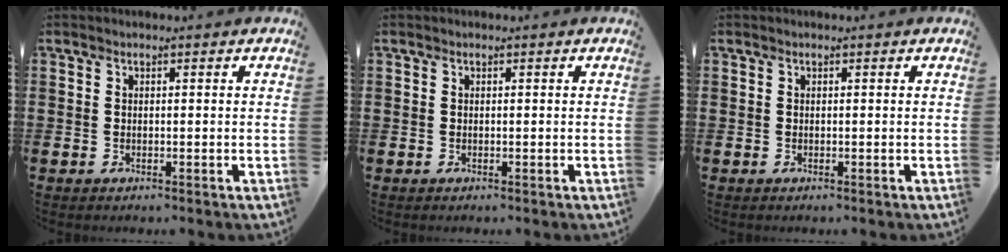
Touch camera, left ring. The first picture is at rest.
{"total": 0.0}
{"total": 0.0}